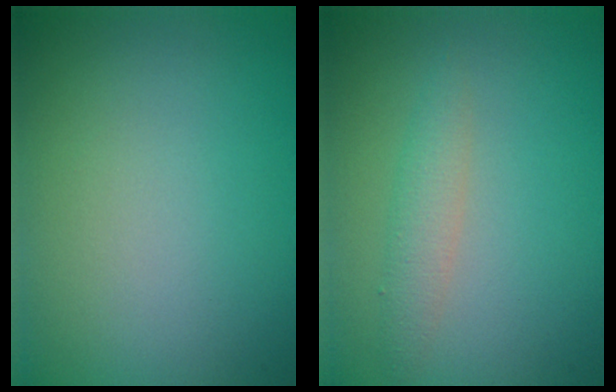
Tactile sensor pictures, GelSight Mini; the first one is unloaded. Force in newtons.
{"total": 1.9, "press": 1.9, "slide": 0.1}